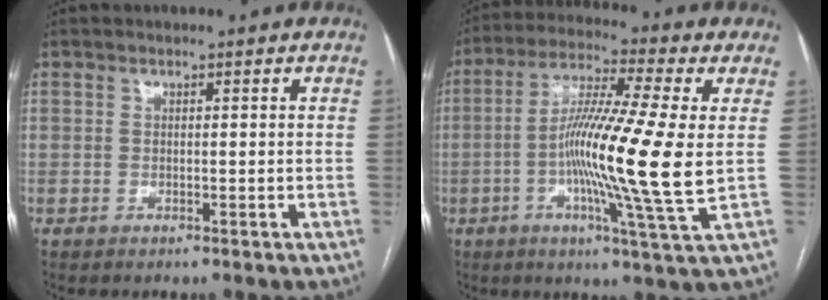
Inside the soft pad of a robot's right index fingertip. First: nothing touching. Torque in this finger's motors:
{"motor_torque": [1.83, -0.31, 1.05, 0.21]}